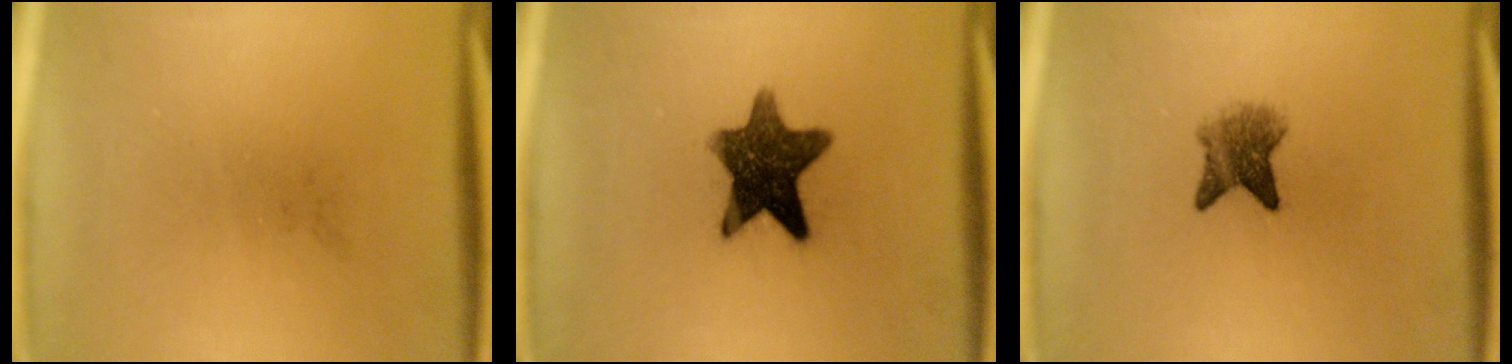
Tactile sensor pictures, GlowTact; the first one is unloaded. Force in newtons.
{"total": 11.3}
{"total": 4.2}